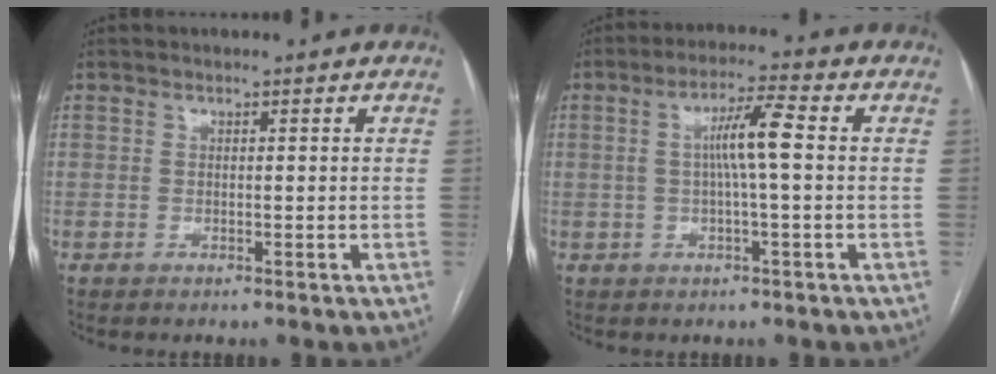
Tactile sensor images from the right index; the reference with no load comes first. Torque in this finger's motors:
{"motor_torque": [0.50, -0.03, 0.25, 0.10]}